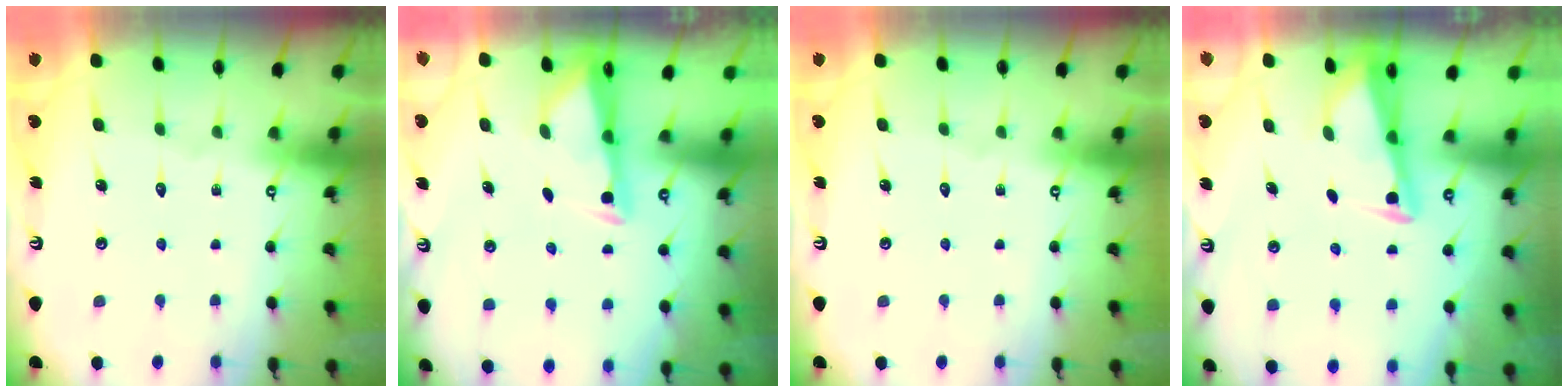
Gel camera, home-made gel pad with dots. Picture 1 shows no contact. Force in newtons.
{"total": 2.7, "press": 2.7, "slide": 0.4}
{"total": 0.0}
{"total": 2.9, "press": 2.9, "slide": 0.2}